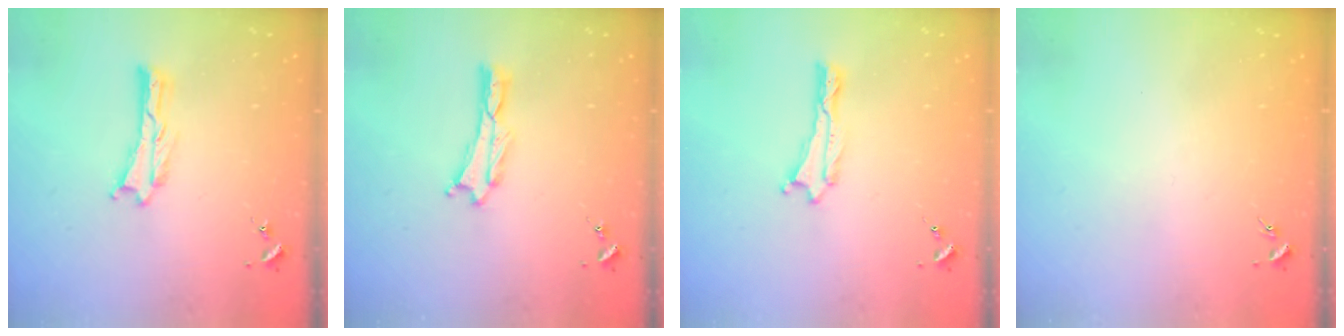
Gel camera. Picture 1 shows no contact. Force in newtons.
{"total": 0.0}
{"total": 0.0}
{"total": 0.0}